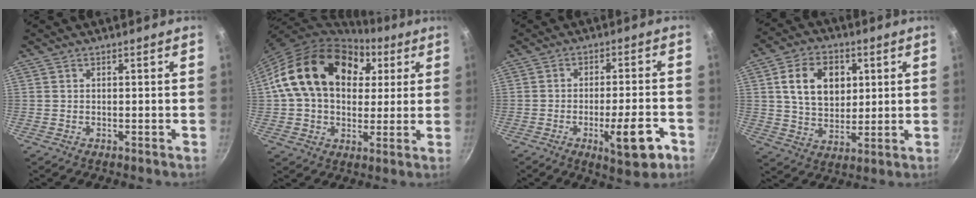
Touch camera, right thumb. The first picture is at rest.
{"total": 21.8, "force": [6.5, 15.6, 13.8], "torque": [-0.219, 0.013, 0.101]}
{"total": 10.6, "force": [-4.0, 2.9, 9.4], "torque": [-0.120, 0.013, -0.053]}
{"total": 12.5, "force": [3.1, 9.0, 8.0], "torque": [-0.110, -0.003, 0.052]}